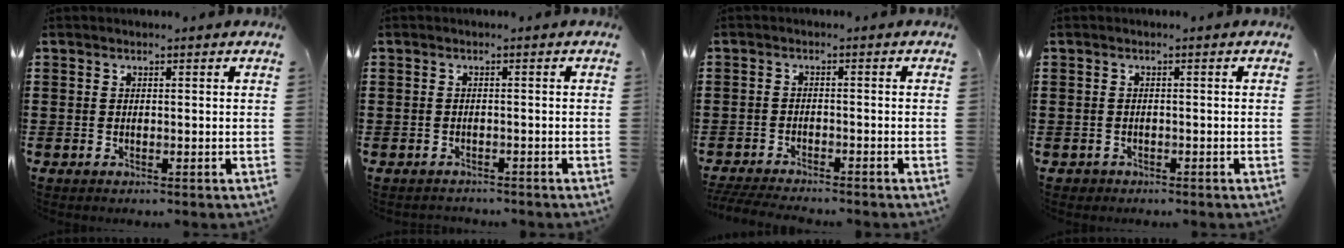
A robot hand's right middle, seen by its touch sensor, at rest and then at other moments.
{"total": 1.2, "force": [-1.1, 0.3, -0.2], "torque": [0.000, 0.001, -0.025]}
{"total": 3.3, "force": [-3.2, 0.2, 0.6], "torque": [-0.027, -0.008, -0.071]}
{"total": 0.8, "force": [-0.7, 0.4, -0.1], "torque": [-0.002, 0.001, -0.015]}